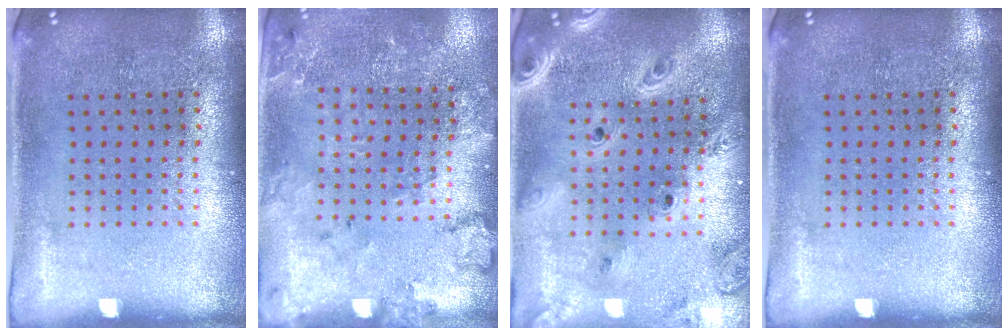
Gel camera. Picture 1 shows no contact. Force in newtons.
{"total": 1.7, "press": 1.7, "slide": 0.2}
{"total": 3.1, "press": 2.6, "slide": 1.7}
{"total": 0.0}